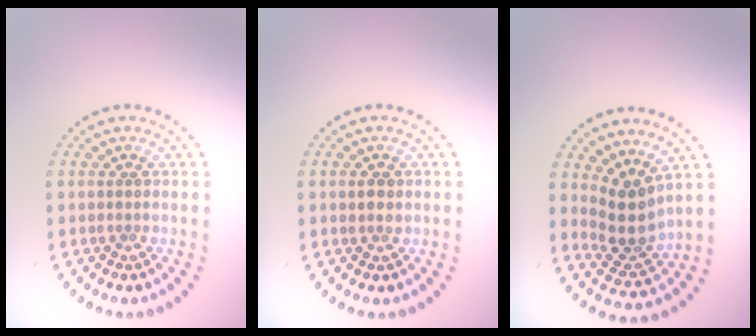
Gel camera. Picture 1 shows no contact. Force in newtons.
{"total": 1.2, "press": 1.2, "slide": 0.4}
{"total": 3.7, "press": 2.8, "slide": 2.4}